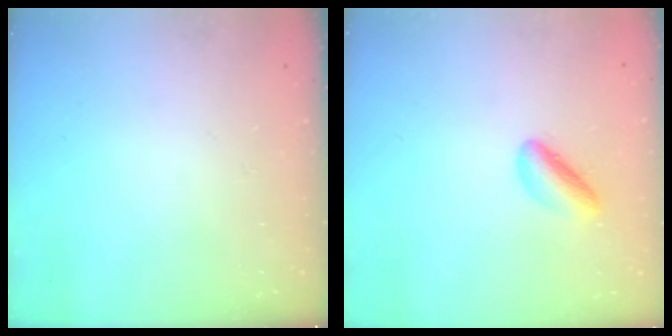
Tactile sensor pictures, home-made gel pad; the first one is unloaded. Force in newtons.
{"total": 4.8, "press": 4.8, "slide": 0.5}